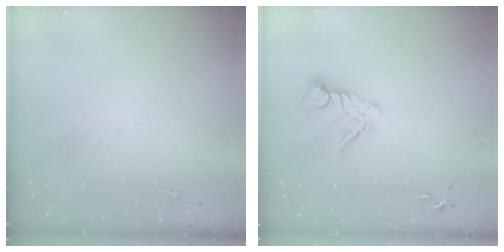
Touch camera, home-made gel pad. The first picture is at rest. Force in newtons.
{"total": 9.9, "press": 9.8, "slide": 1.1}